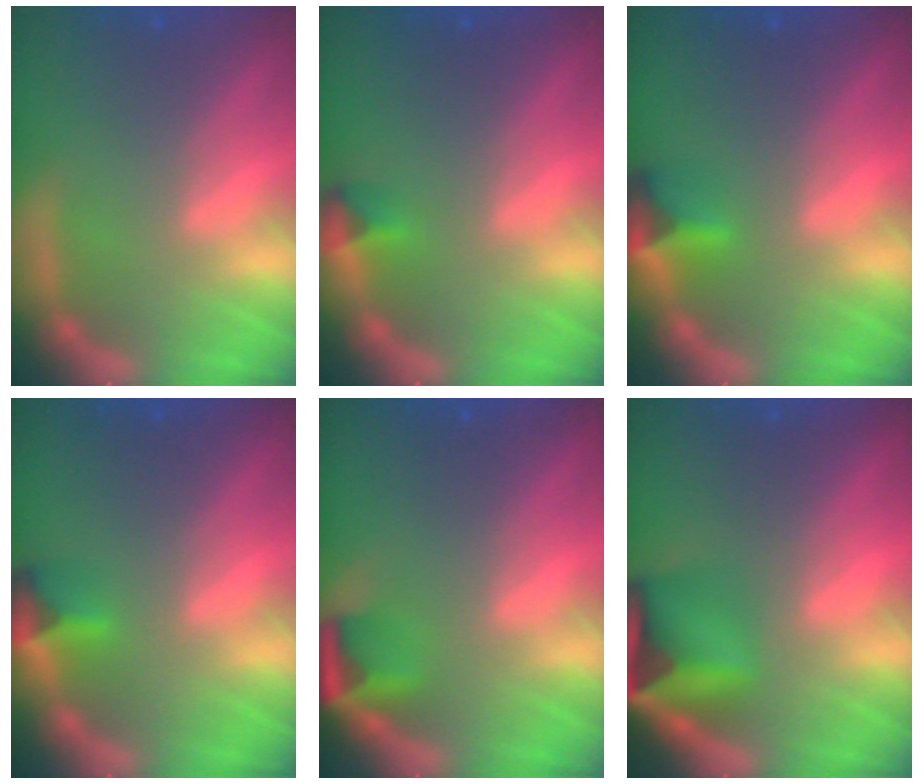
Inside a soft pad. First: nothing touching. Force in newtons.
{"total": 1.4}
{"total": 2.9}
{"total": 2.4}
{"total": 2.9}
{"total": 8.1}